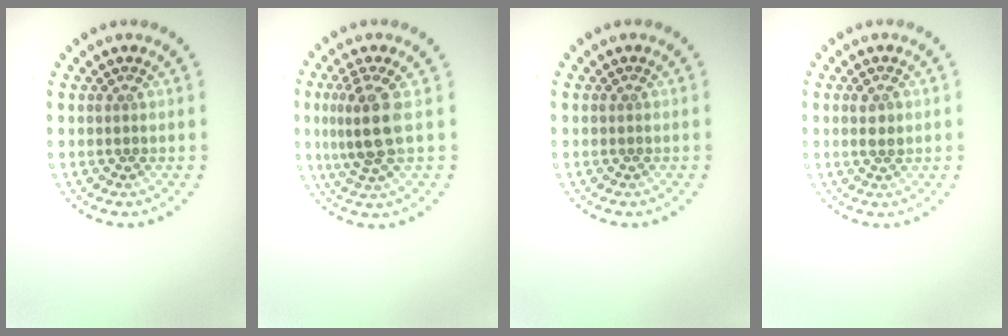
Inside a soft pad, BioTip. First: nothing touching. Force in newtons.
{"total": 3.9, "press": 3.4, "slide": 1.9}
{"total": 0.0}
{"total": 1.3, "press": 1.3, "slide": 0.2}